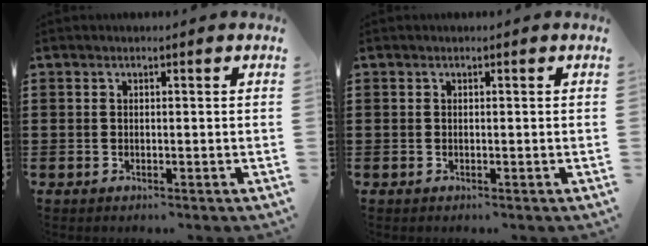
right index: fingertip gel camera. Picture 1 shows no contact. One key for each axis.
{"total": 0.0}